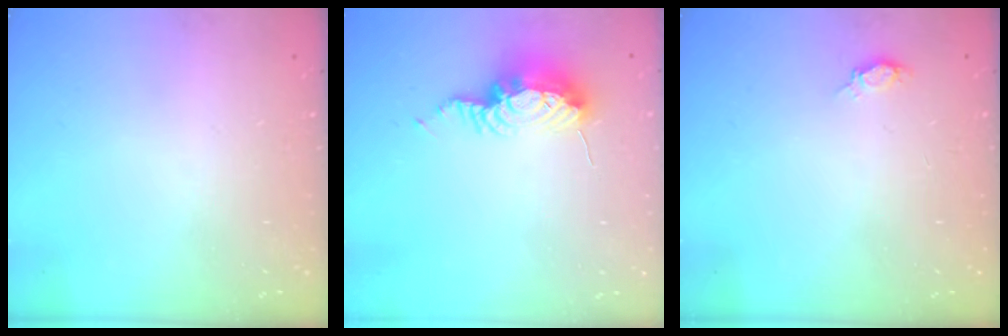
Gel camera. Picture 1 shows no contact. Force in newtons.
{"total": 8.7, "press": 8.6, "slide": 1.1}
{"total": 9.3, "press": 4.9, "slide": 8.0}